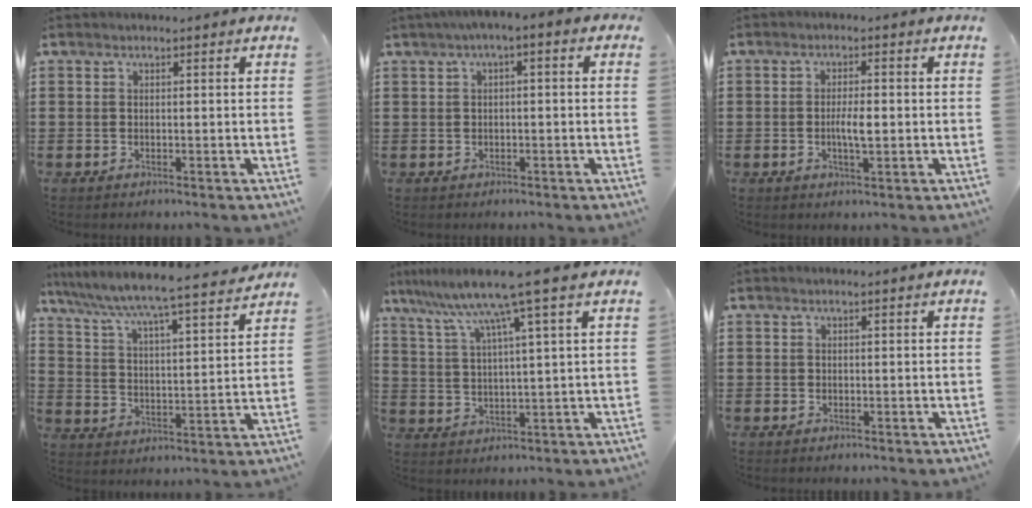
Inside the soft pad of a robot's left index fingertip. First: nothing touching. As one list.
[{"total": 2.1, "force": [-1.0, 0.5, 1.8], "torque": [-0.031, 0.003, -0.022]}, {"total": 3.7, "force": [-0.4, 1.0, 3.5], "torque": [-0.055, -0.002, -0.009]}, {"total": 5.6, "force": [5.2, -0.6, 1.8], "torque": [-0.063, -0.045, 0.080]}, {"total": 9.6, "force": [6.6, -0.8, 6.9], "torque": [-0.156, -0.025, 0.108]}, {"total": 0.0}]